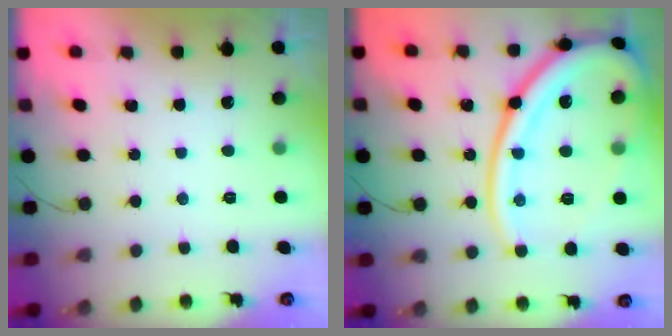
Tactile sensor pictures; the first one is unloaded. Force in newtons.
{"total": 25.7, "press": 25.5, "slide": 3.2}